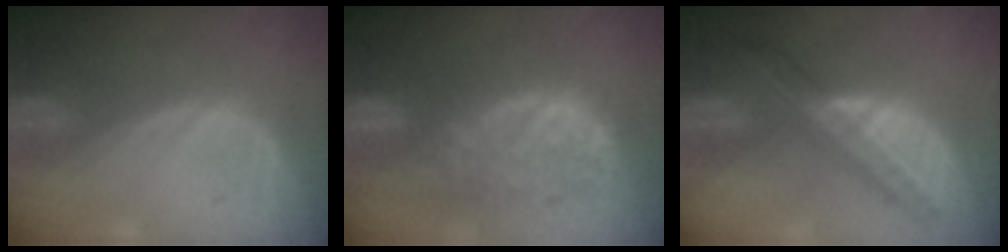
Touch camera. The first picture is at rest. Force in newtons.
{"total": 11.0, "press": 9.6, "slide": 5.4}
{"total": 8.2, "press": 7.0, "slide": 4.3}